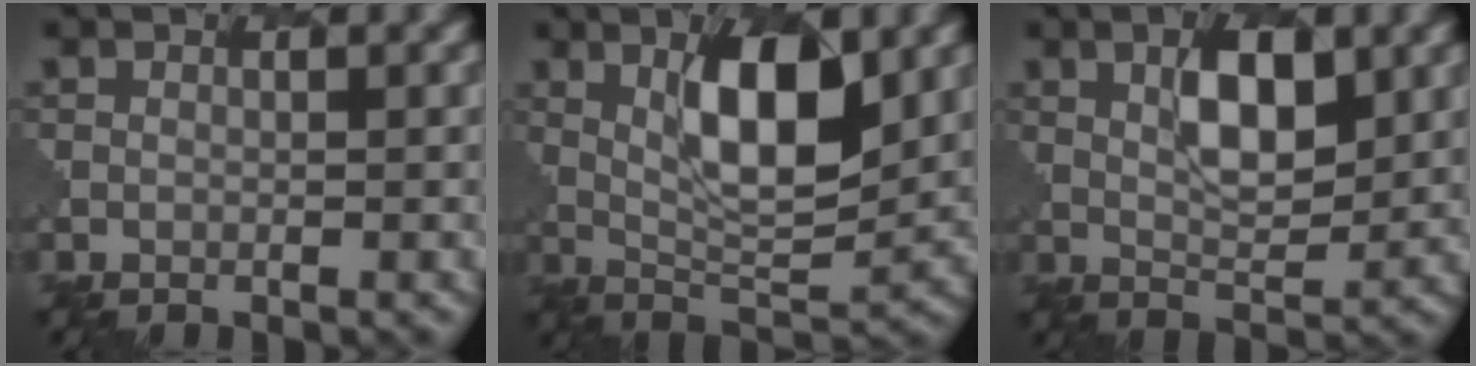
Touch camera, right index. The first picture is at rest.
{"total": 7.5, "force": [2.4, 2.4, 6.7], "torque": [-0.110, -0.005, 0.045]}
{"total": 5.0, "force": [1.8, 1.9, 4.2], "torque": [-0.072, 0.000, 0.033]}